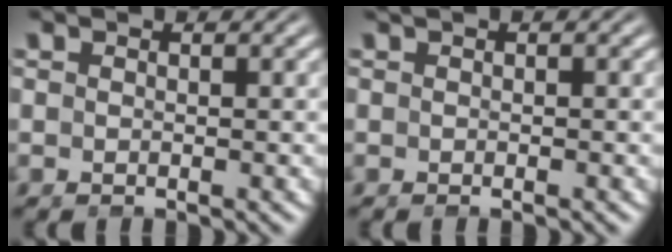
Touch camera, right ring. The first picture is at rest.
{"total": 0.6, "force": [-0.1, -0.2, 0.6], "torque": [-0.009, 0.005, -0.004]}